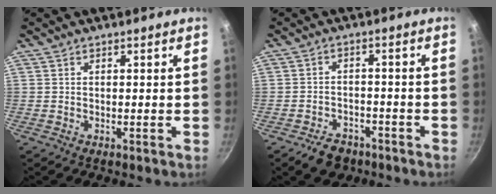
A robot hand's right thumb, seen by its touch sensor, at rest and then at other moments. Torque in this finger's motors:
{"motor_torque": [0.88, 0.38, 0.08, -0.12, -0.01]}